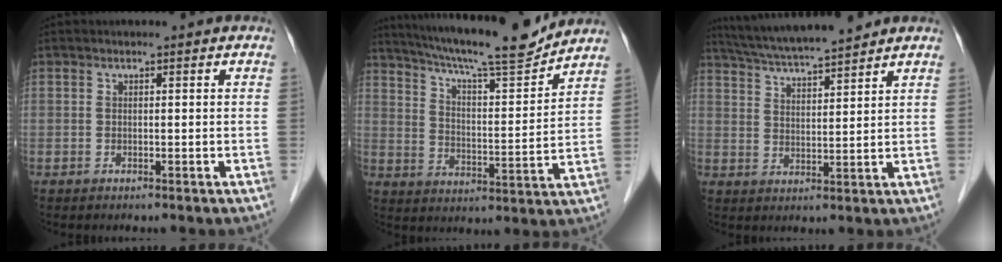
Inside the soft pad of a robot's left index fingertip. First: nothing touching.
{"total": 17.1, "force": [15.5, 0.6, 7.2], "torque": [-0.126, -0.006, 0.236]}
{"total": 11.6, "force": [10.5, 0.1, 4.9], "torque": [-0.091, 0.023, 0.173]}